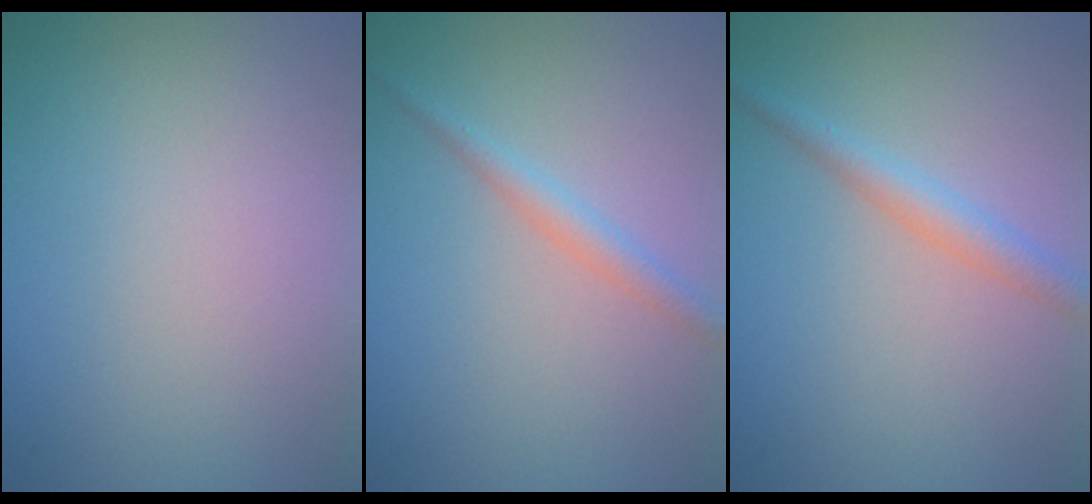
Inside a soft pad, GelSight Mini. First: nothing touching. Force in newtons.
{"total": 1.9, "press": 1.9, "slide": 0.0}
{"total": 2.5, "press": 2.5, "slide": 0.1}